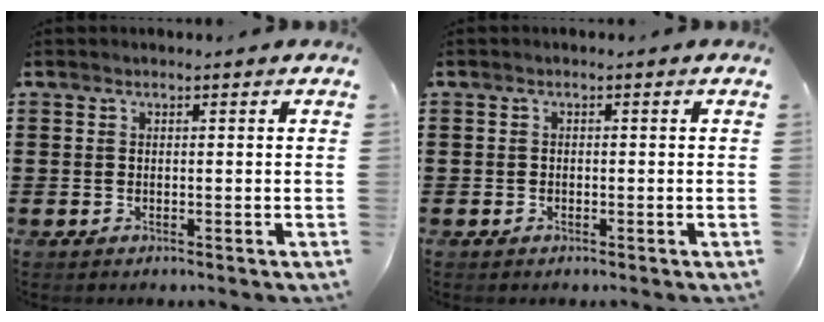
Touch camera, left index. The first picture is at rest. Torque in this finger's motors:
{"motor_torque": [-0.18, 0.07, -0.01, -0.01]}